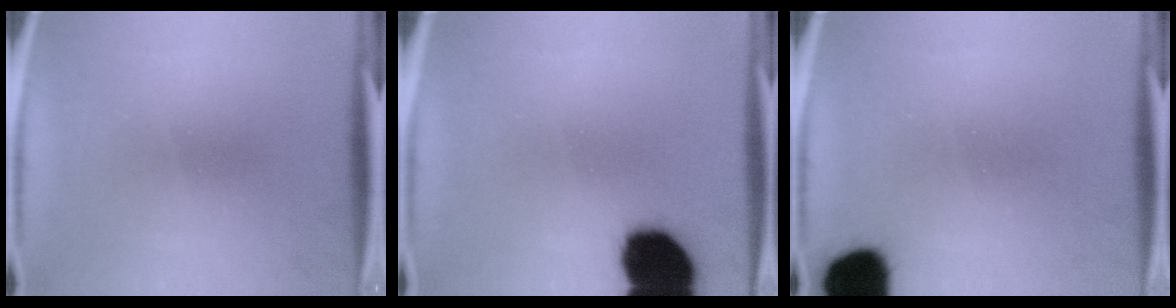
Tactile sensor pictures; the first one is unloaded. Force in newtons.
{"total": 16.9}
{"total": 10.5}